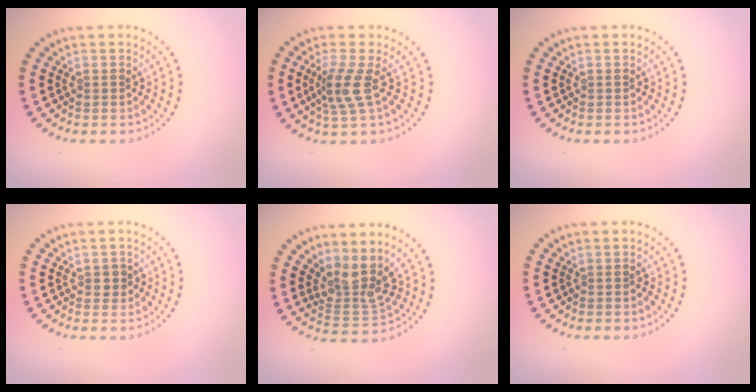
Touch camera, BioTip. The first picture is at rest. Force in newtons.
{"total": 2.9, "press": 2.2, "slide": 1.8}
{"total": 0.0}
{"total": 1.0, "press": 1.0, "slide": 0.2}
{"total": 3.6, "press": 2.8, "slide": 2.3}
{"total": 0.0}